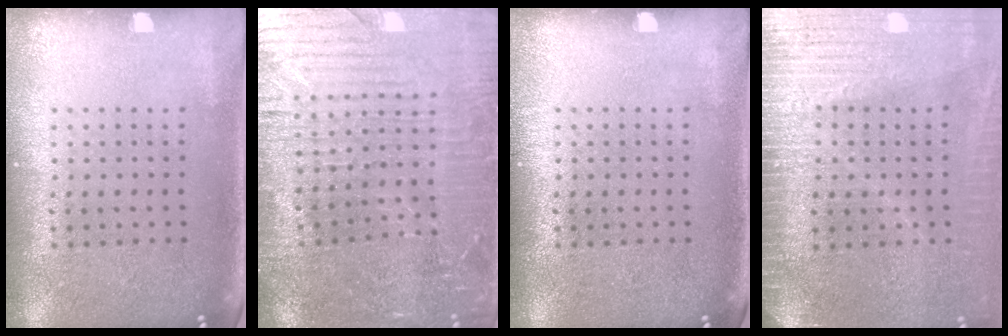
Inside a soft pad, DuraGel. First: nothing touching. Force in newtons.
{"total": 3.5, "press": 3.4, "slide": 0.7}
{"total": 0.0}
{"total": 3.6, "press": 3.2, "slide": 1.7}